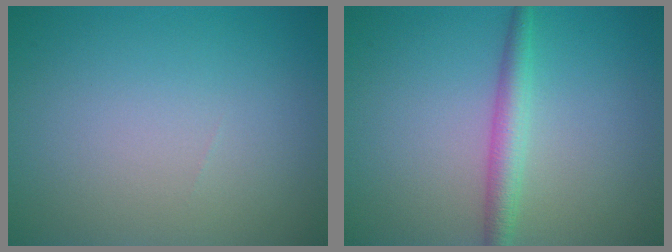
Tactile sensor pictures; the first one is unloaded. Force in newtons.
{"total": 2.5, "press": 2.5, "slide": 0.0}